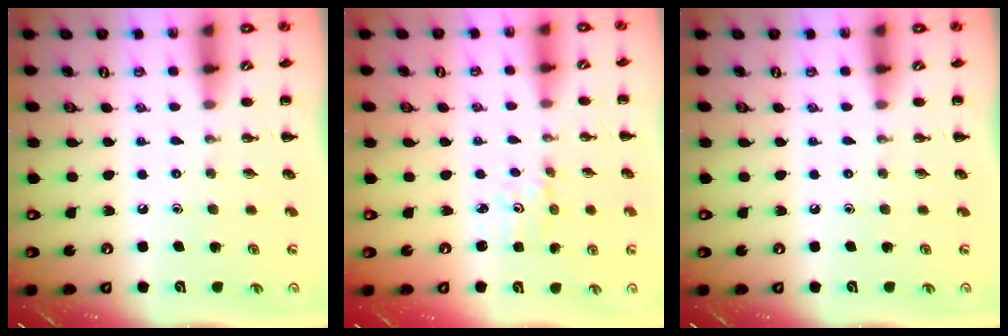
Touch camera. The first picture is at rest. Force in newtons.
{"total": 1.5, "press": 1.4, "slide": 0.5}
{"total": 0.0}